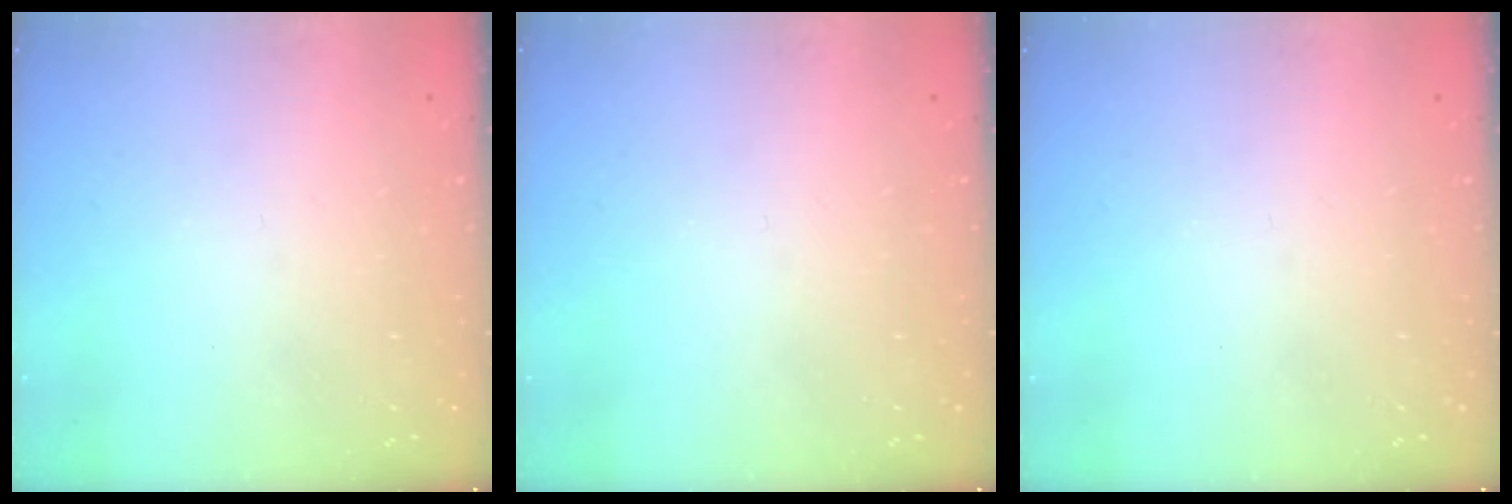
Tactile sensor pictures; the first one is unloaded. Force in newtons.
{"total": 0.0}
{"total": 0.0}